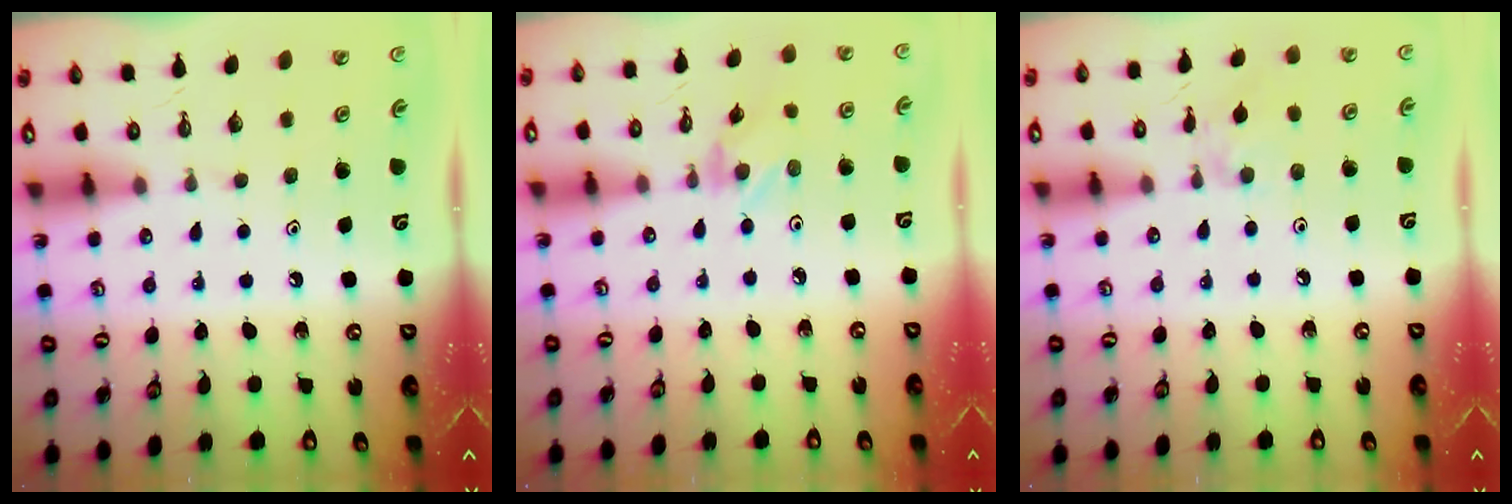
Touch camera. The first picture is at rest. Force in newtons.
{"total": 0.8, "press": 0.6, "slide": 0.5}
{"total": 2.4, "press": 2.3, "slide": 0.5}